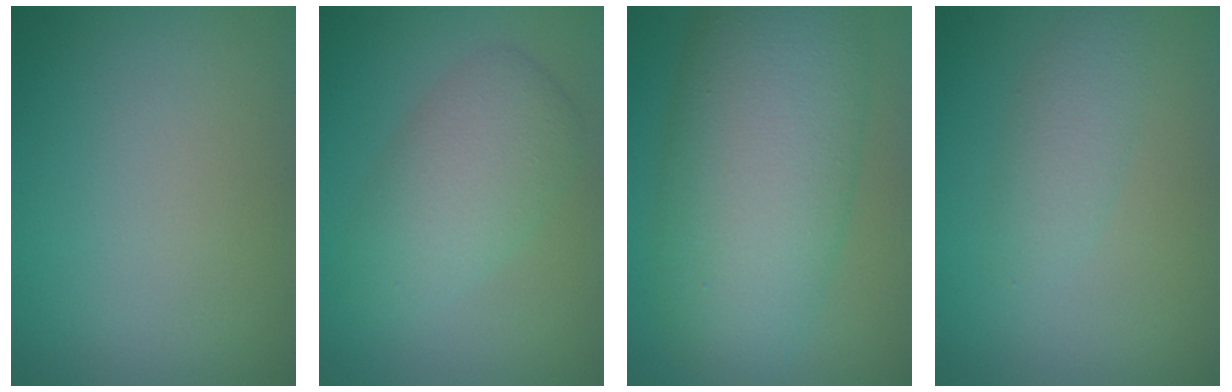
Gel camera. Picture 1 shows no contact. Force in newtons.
{"total": 4.3, "press": 4.3, "slide": 0.1}
{"total": 10.9, "press": 10.9, "slide": 0.4}
{"total": 2.0, "press": 2.0, "slide": 0.1}